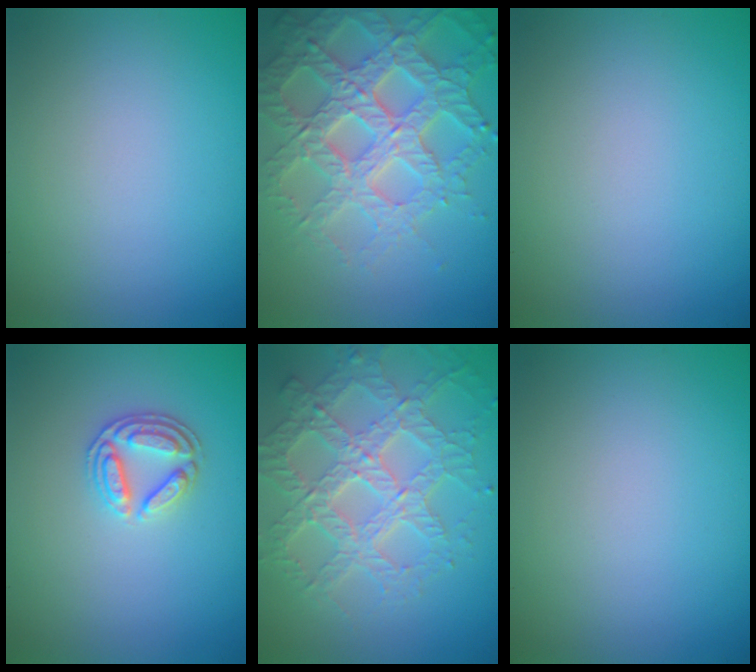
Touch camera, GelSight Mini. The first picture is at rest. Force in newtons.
{"total": 7.0, "press": 6.8, "slide": 1.7}
{"total": 0.0}
{"total": 2.7, "press": 2.6, "slide": 0.9}
{"total": 7.4, "press": 5.5, "slide": 5.0}
{"total": 0.0}